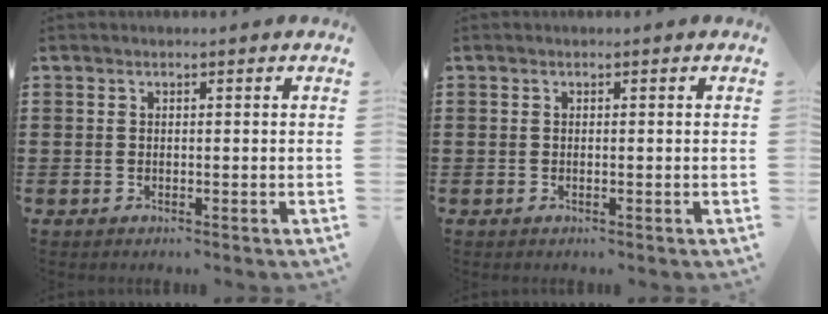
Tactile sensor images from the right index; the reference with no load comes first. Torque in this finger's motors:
{"motor_torque": [1.32, 0.82, 0.02, 0.00]}